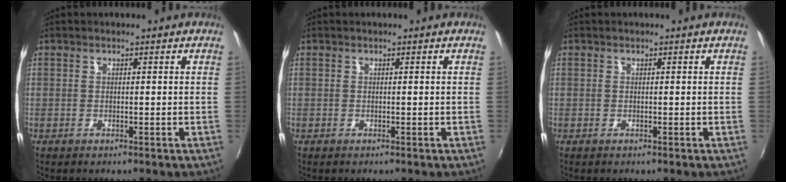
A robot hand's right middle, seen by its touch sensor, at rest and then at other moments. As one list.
[{"total": 0.0}, {"total": 0.0}]